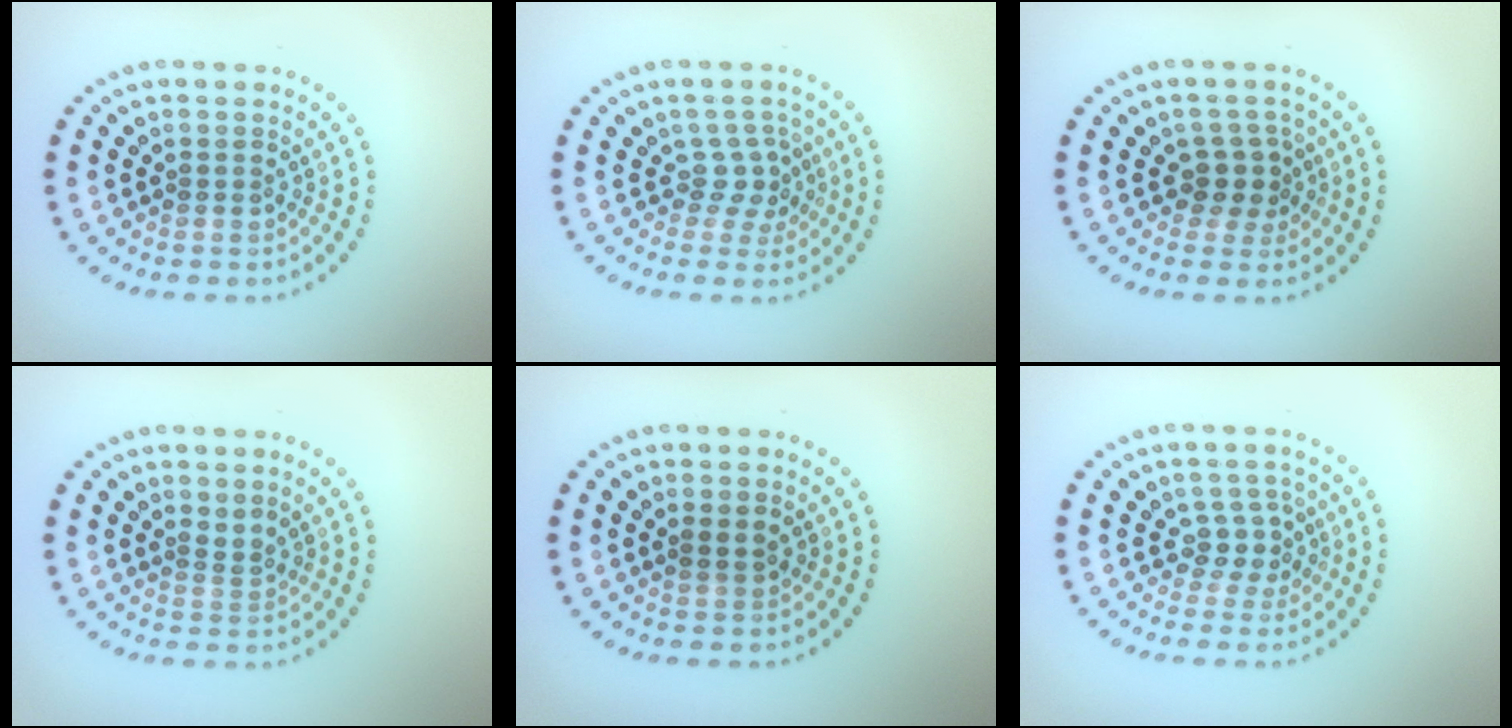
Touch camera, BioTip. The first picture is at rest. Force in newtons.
{"total": 2.2, "press": 1.5, "slide": 1.6}
{"total": 2.3, "press": 1.9, "slide": 1.4}
{"total": 1.1, "press": 0.3, "slide": 1.0}
{"total": 1.0, "press": 0.9, "slide": 0.2}
{"total": 2.2, "press": 1.7, "slide": 1.4}